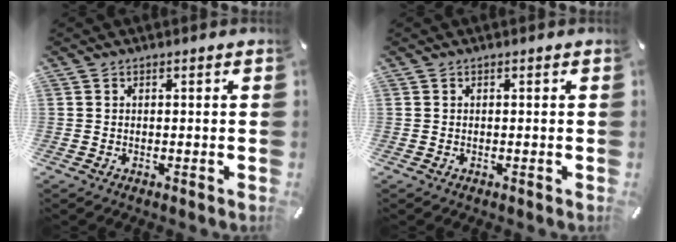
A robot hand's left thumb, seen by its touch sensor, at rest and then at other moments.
{"total": 0.0}